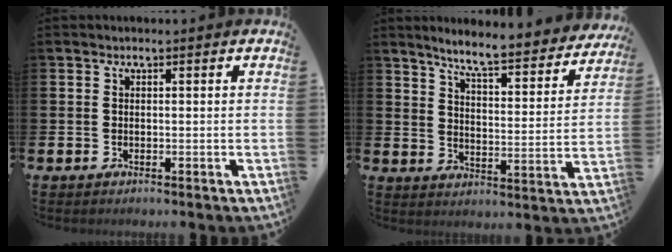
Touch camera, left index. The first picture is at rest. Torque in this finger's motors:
{"motor_torque": [0.05, -0.62, 0.59, 0.14]}